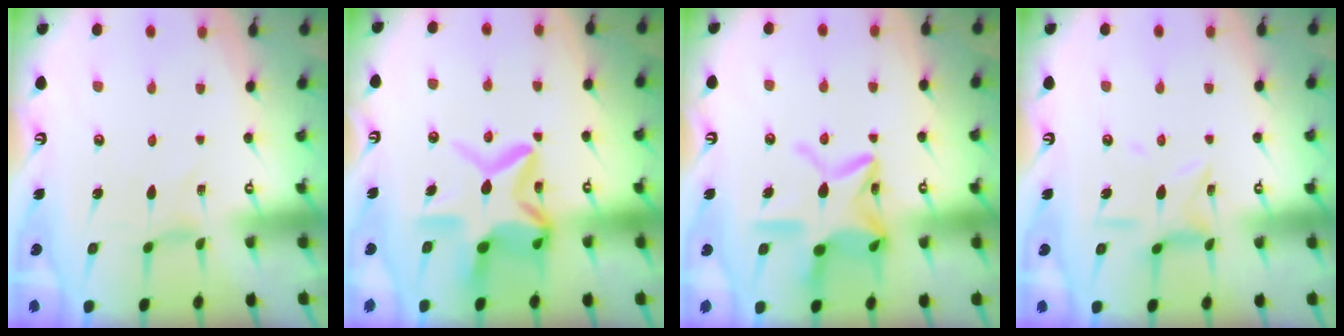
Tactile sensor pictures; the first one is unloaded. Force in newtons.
{"total": 16.2, "press": 16.1, "slide": 1.2}
{"total": 17.9, "press": 17.8, "slide": 1.3}
{"total": 7.6, "press": 7.6, "slide": 0.5}